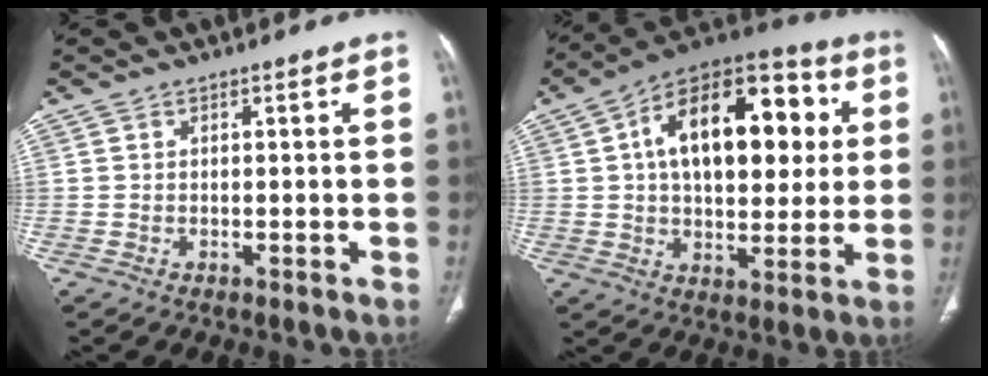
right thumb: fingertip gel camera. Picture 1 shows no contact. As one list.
[{"total": 23.4, "force": [4.6, 13.2, 18.8], "torque": [-0.250, 0.023, 0.062]}]